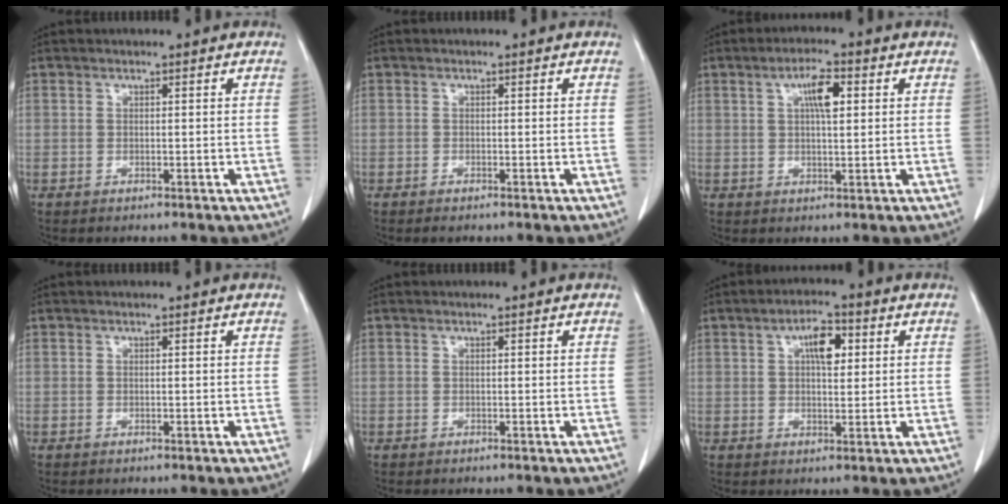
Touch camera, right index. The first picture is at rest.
{"total": 0.7, "force": [-0.6, 0.1, 0.4], "torque": [-0.011, -0.003, -0.009]}
{"total": 5.0, "force": [1.6, 1.1, 4.7], "torque": [-0.083, 0.006, 0.027]}
{"total": 0.0}
{"total": 0.0}
{"total": 5.2, "force": [1.7, 2.0, 4.5], "torque": [-0.073, 0.009, 0.025]}